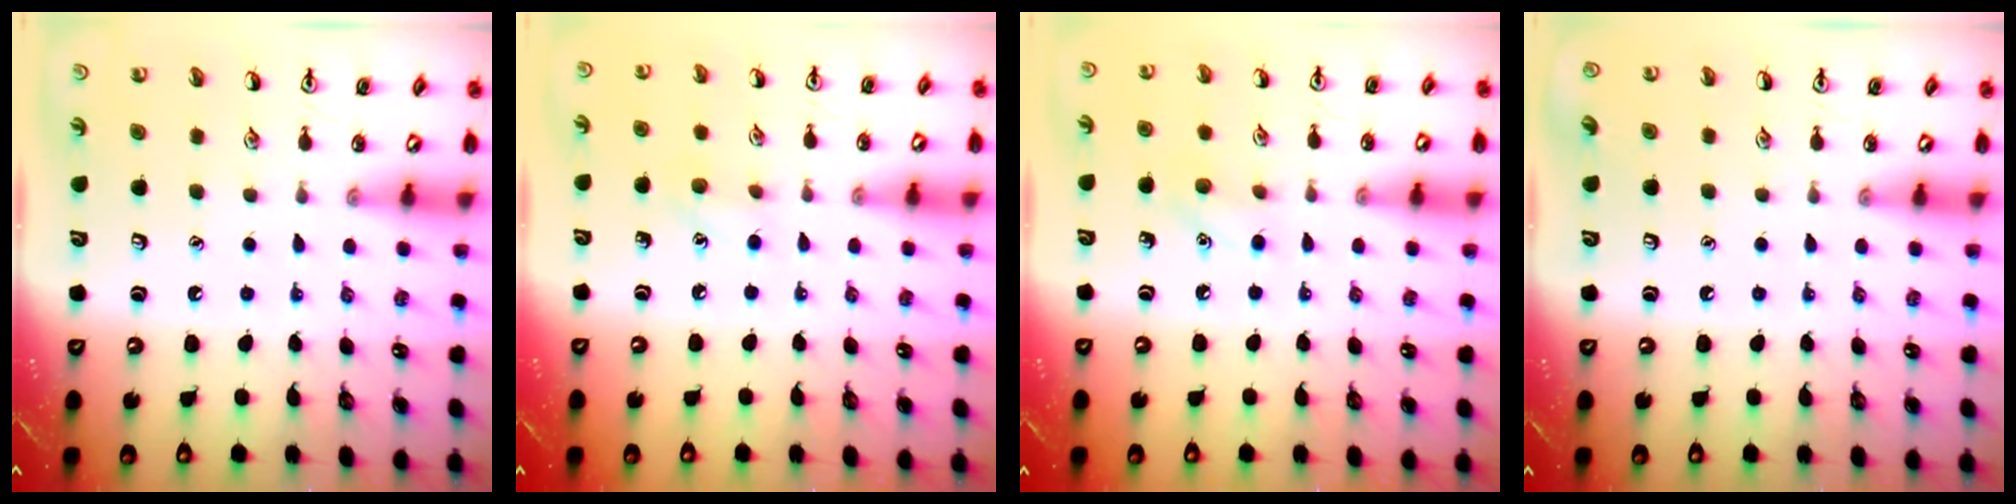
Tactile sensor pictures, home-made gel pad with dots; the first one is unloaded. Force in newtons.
{"total": 6.7, "press": 6.4, "slide": 1.9}
{"total": 6.3, "press": 6.1, "slide": 1.6}
{"total": 0.0}